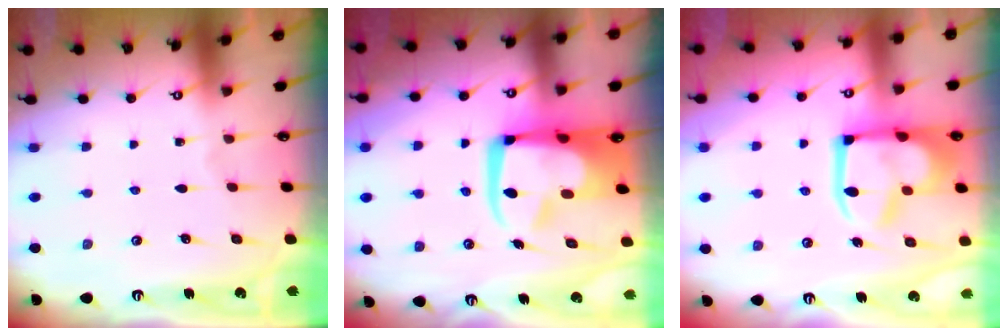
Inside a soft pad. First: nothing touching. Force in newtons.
{"total": 14.7, "press": 14.6, "slide": 2.0}
{"total": 14.1, "press": 14.1, "slide": 1.2}